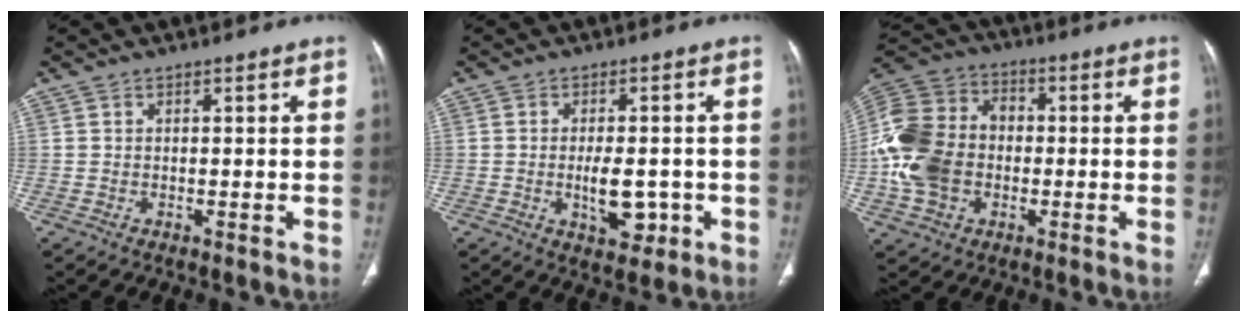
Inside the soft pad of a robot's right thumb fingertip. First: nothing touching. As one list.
[{"total": 6.9, "force": [-1.6, 3.5, 5.7], "torque": [-0.074, 0.002, -0.017]}, {"total": 17.1, "force": [-2.2, 13.1, 10.6], "torque": [-0.208, 0.031, -0.044]}]